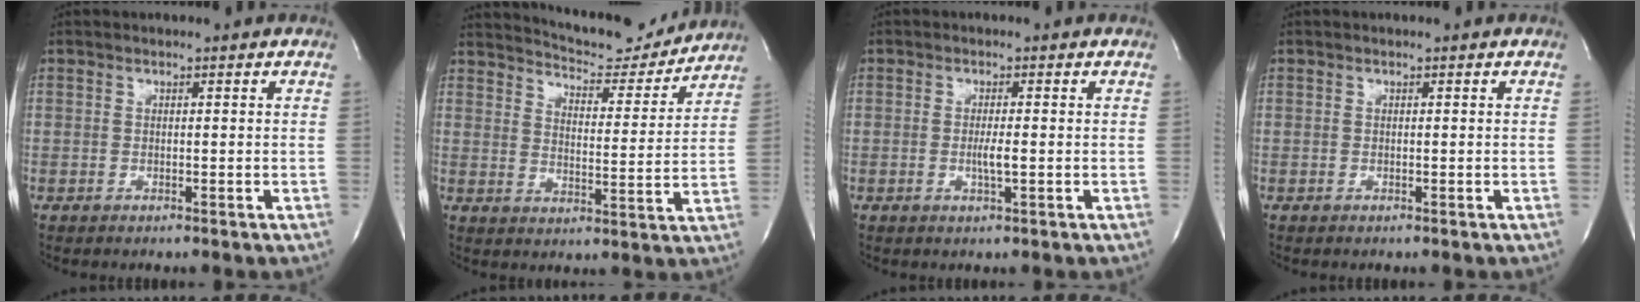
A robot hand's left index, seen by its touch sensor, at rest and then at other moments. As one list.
[{"total": 13.7, "force": [13.1, 2.3, 3.3], "torque": [-0.048, -0.016, 0.178]}, {"total": 2.2, "force": [-0.5, 0.0, 2.1], "torque": [-0.042, -0.004, -0.007]}, {"total": 0.0}]